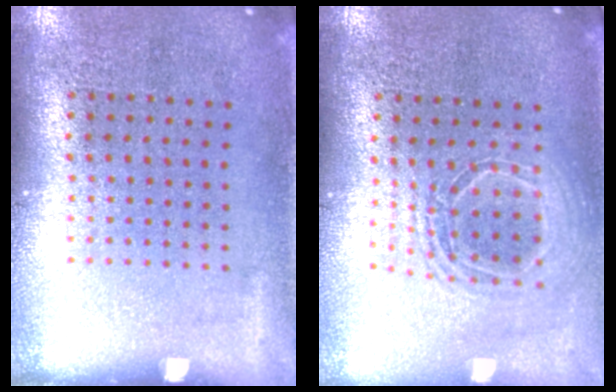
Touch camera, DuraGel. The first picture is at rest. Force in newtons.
{"total": 1.7, "press": 1.4, "slide": 0.9}